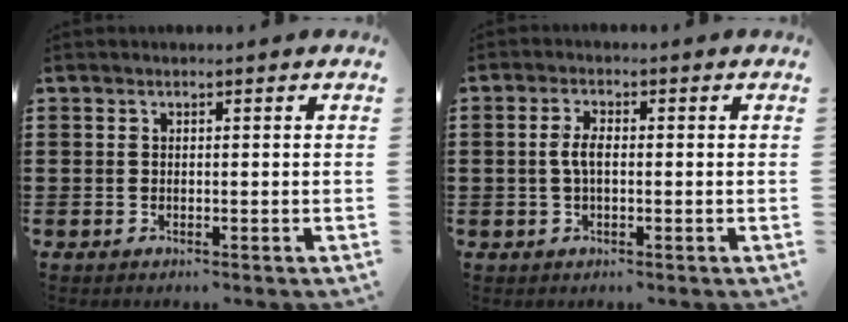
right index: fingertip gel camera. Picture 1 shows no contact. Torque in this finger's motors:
{"motor_torque": [0.58, 0.46, 0.35, 0.11]}